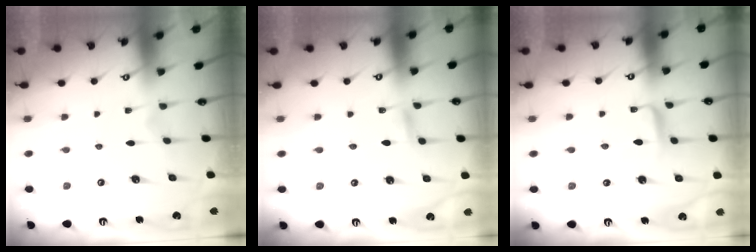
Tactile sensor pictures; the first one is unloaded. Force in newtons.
{"total": 1.8, "press": 1.8, "slide": 0.1}
{"total": 3.3, "press": 3.3, "slide": 0.2}